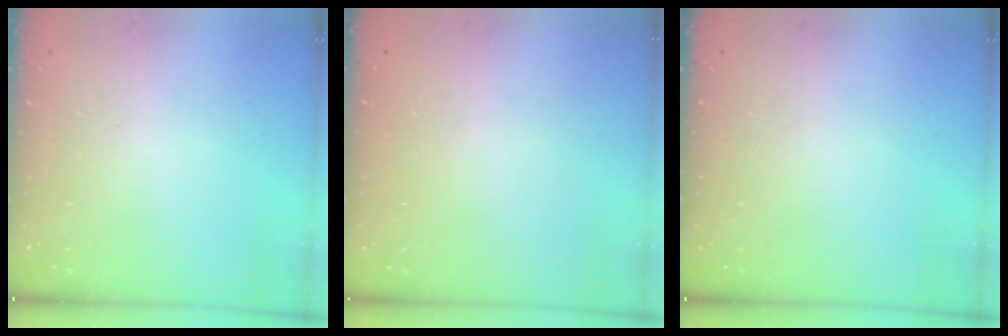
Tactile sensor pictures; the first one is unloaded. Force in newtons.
{"total": 0.0}
{"total": 0.0}